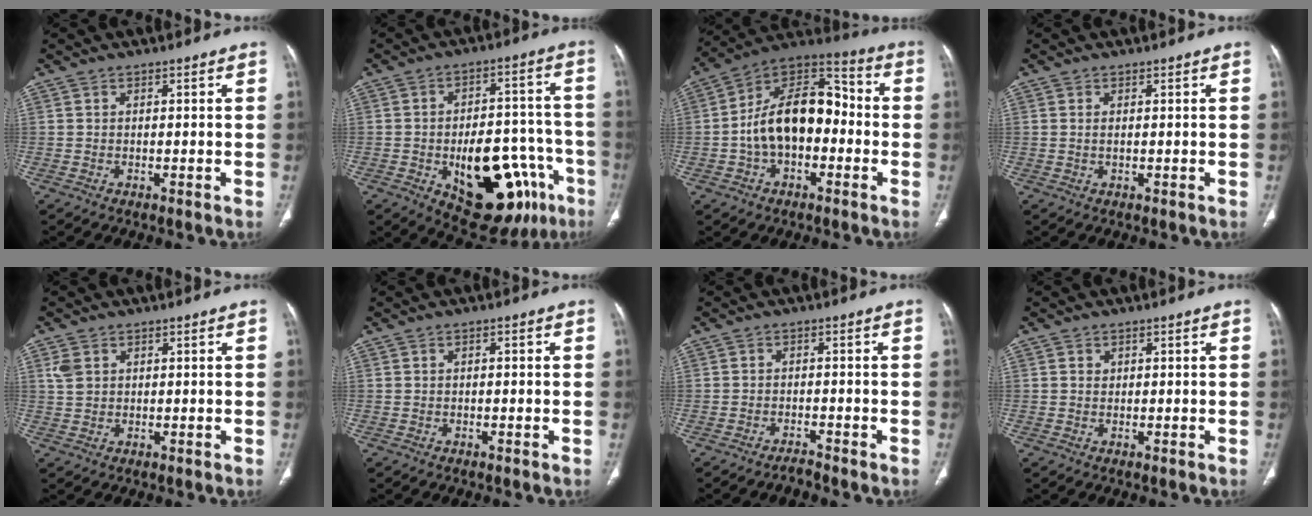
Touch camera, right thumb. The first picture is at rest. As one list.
[{"total": 22.7, "force": [-9.1, 11.6, 17.2], "torque": [-0.178, 0.046, -0.106]}, {"total": 17.4, "force": [-1.9, 10.7, 13.5], "torque": [-0.205, 0.049, -0.042]}, {"total": 0.8, "force": [0.2, 0.3, 0.7], "torque": [-0.019, 0.000, 0.005]}, {"total": 2.9, "force": [1.2, 2.1, 1.6], "torque": [-0.032, 0.001, 0.032]}, {"total": 0.8, "force": [0.1, 0.3, 0.7], "torque": [-0.015, 0.002, 0.001]}, {"total": 1.6, "force": [-1.6, 0.1, 0.3], "torque": [-0.011, 0.007, -0.027]}, {"total": 0.9, "force": [0.3, 0.8, 0.3], "torque": [-0.001, 0.000, 0.007]}]